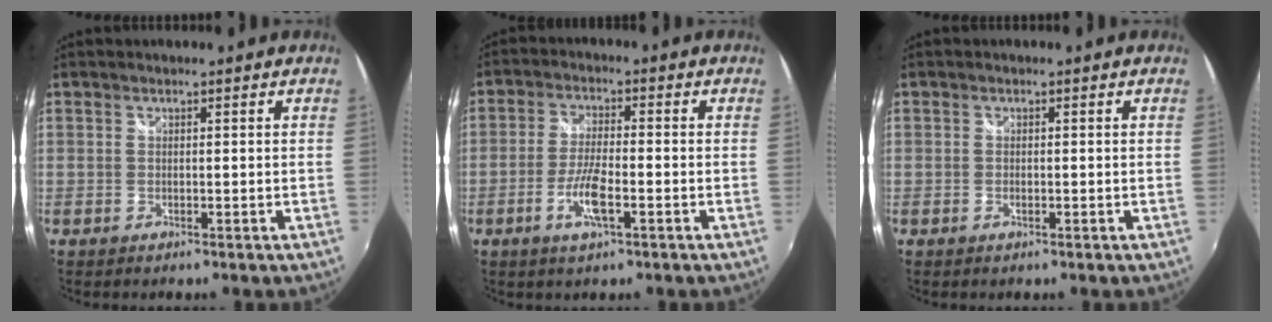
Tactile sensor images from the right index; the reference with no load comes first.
{"total": 6.7, "force": [-2.7, 1.4, 5.9], "torque": [-0.126, -0.004, -0.053]}
{"total": 0.8, "force": [-0.2, 0.5, 0.6], "torque": [-0.013, -0.002, -0.005]}